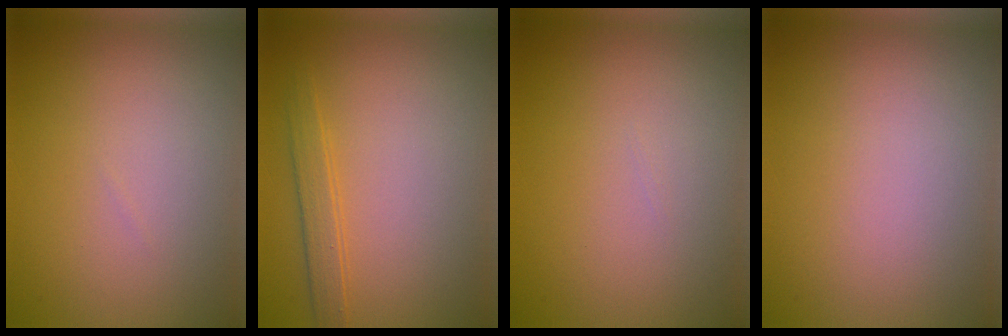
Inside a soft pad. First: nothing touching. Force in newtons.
{"total": 1.7, "press": 1.7, "slide": 0.1}
{"total": 0.0}
{"total": 0.0}